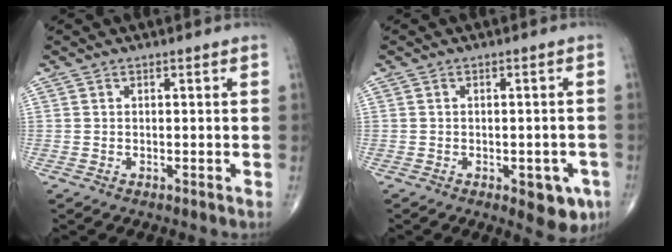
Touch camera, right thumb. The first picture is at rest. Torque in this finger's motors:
{"motor_torque": [0.91, 0.83, 0.37, -0.42, 0.16]}